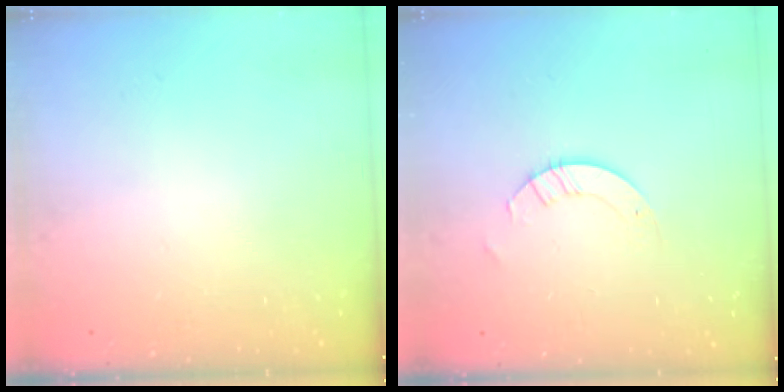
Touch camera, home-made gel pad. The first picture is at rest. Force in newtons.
{"total": 2.6, "press": 2.6, "slide": 0.2}